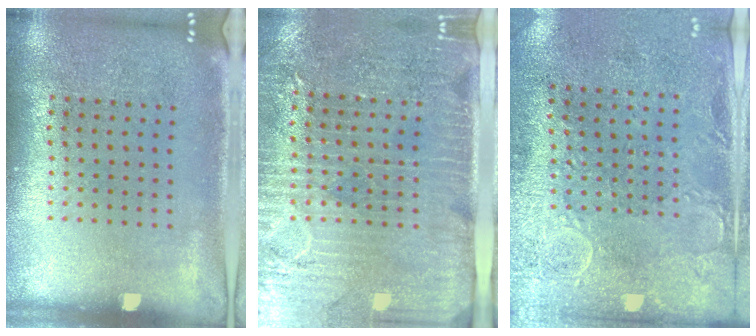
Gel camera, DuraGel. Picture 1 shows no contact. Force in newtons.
{"total": 3.3, "press": 3.0, "slide": 1.5}
{"total": 2.9, "press": 2.3, "slide": 1.8}